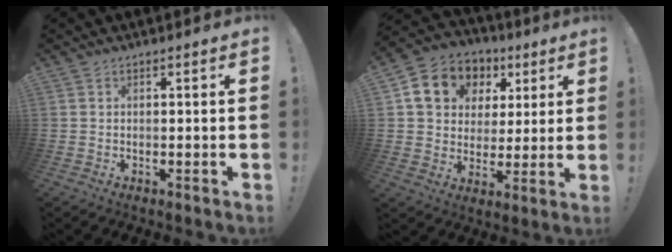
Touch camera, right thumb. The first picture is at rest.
{"total": 13.7, "force": [5.6, 11.1, 5.8], "torque": [-0.083, -0.021, 0.114]}